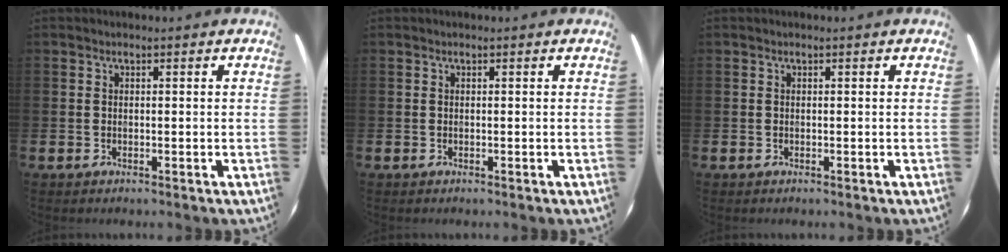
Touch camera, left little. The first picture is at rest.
{"total": 0.0}
{"total": 0.0}